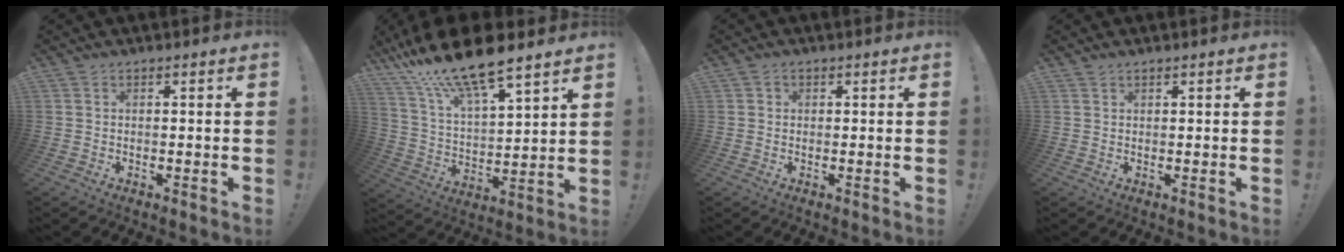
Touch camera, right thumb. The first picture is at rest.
{"total": 17.2, "force": [13.2, 4.6, 10.0], "torque": [-0.192, -0.089, 0.234]}
{"total": 1.1, "force": [0.3, 1.0, 0.2], "torque": [0.000, 0.001, 0.004]}
{"total": 0.8, "force": [0.7, 0.2, 0.3], "torque": [-0.006, 0.000, 0.013]}